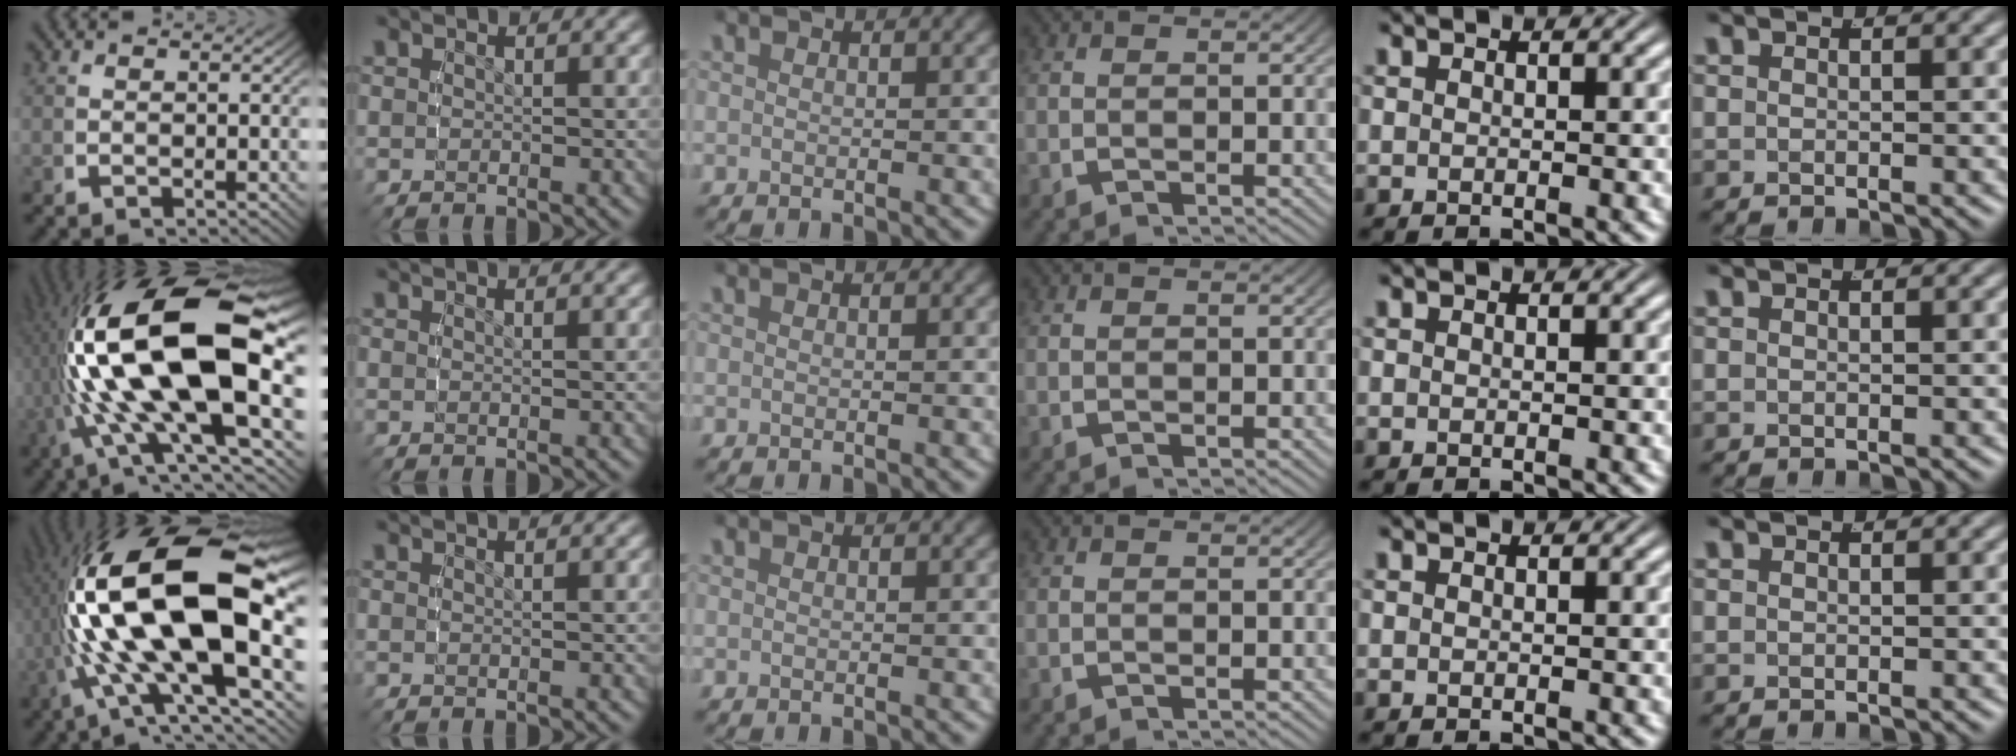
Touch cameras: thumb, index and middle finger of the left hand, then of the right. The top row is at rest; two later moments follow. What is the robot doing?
{"motion": "lift_and_place", "object": "toy banana"}